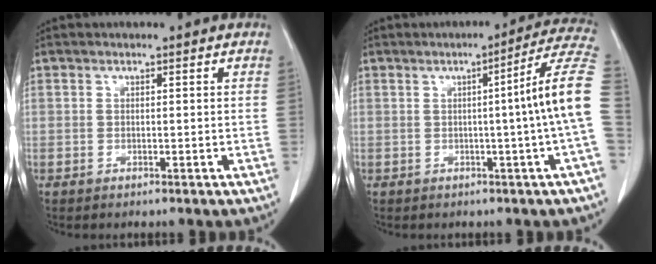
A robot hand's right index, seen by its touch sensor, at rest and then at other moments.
{"total": 10.4, "force": [-0.5, -2.2, 10.2], "torque": [-0.118, 0.010, -0.013]}